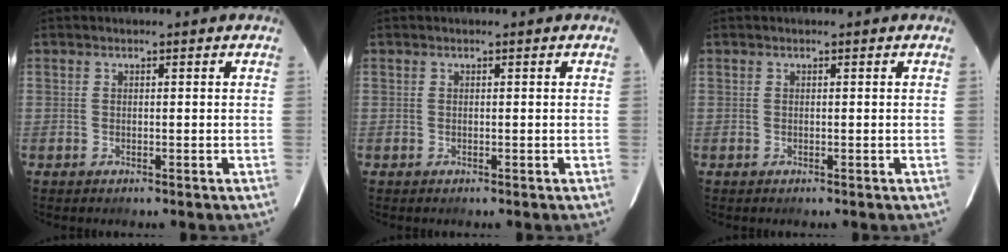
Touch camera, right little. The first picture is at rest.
{"total": 0.0}
{"total": 0.0}